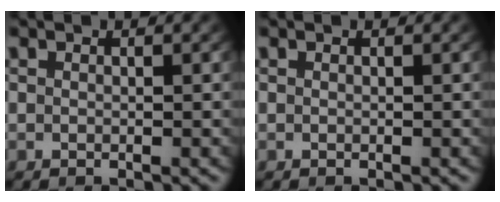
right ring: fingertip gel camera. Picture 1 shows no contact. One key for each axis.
{"total": 0.0}